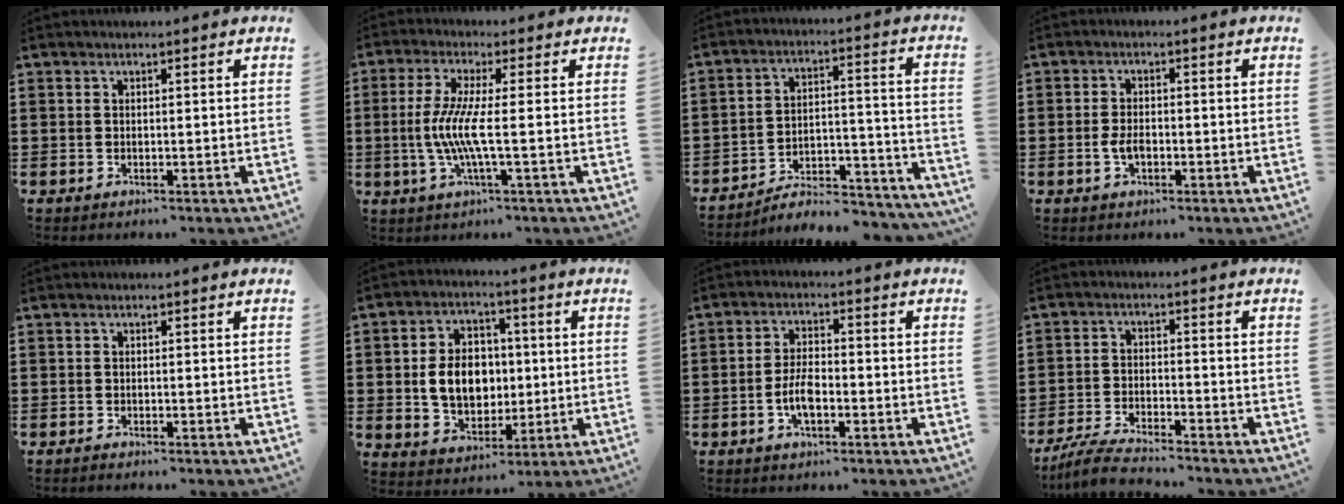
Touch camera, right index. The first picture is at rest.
{"total": 6.8, "force": [-1.0, 0.0, 6.7], "torque": [-0.157, -0.021, -0.032]}
{"total": 5.5, "force": [-5.1, 1.2, 1.7], "torque": [-0.026, 0.006, -0.100]}
{"total": 2.8, "force": [-0.8, 1.3, 2.4], "torque": [-0.053, -0.004, -0.016]}
{"total": 0.6, "force": [-0.6, 0.0, 0.0], "torque": [-0.002, 0.000, -0.013]}
{"total": 8.5, "force": [0.0, 6.6, 5.4], "torque": [-0.113, 0.010, -0.004]}
{"total": 4.9, "force": [-1.7, 2.1, 4.1], "torque": [-0.091, 0.001, -0.035]}
{"total": 5.1, "force": [-4.8, 0.3, 1.7], "torque": [-0.041, -0.006, -0.095]}